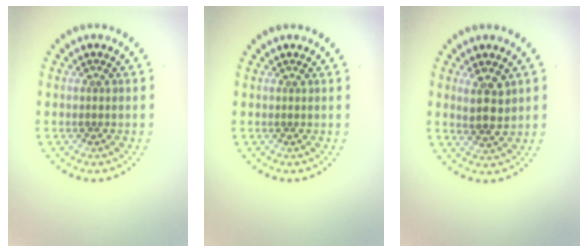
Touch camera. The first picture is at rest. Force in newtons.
{"total": 0.0}
{"total": 2.7, "press": 2.5, "slide": 0.9}